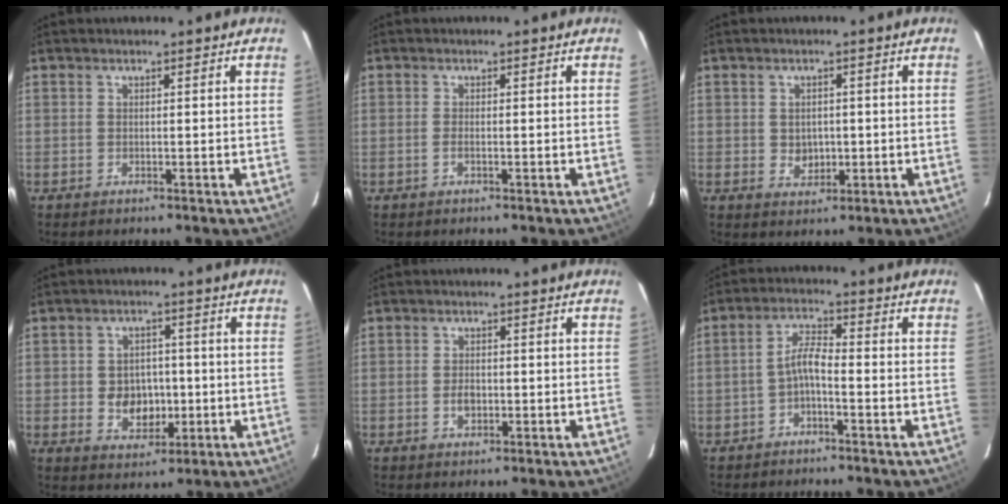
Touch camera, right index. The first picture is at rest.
{"total": 0.9, "force": [-0.4, 0.1, 0.7], "torque": [-0.016, 0.000, -0.008]}
{"total": 3.5, "force": [-0.3, 3.1, 1.7], "torque": [-0.027, -0.001, 0.002]}
{"total": 6.9, "force": [-1.1, 5.6, 3.8], "torque": [-0.077, 0.005, -0.004]}
{"total": 2.2, "force": [-0.6, 1.6, 1.5], "torque": [-0.026, 0.002, -0.010]}
{"total": 3.6, "force": [-2.0, 0.7, 3.0], "torque": [-0.067, 0.013, -0.038]}